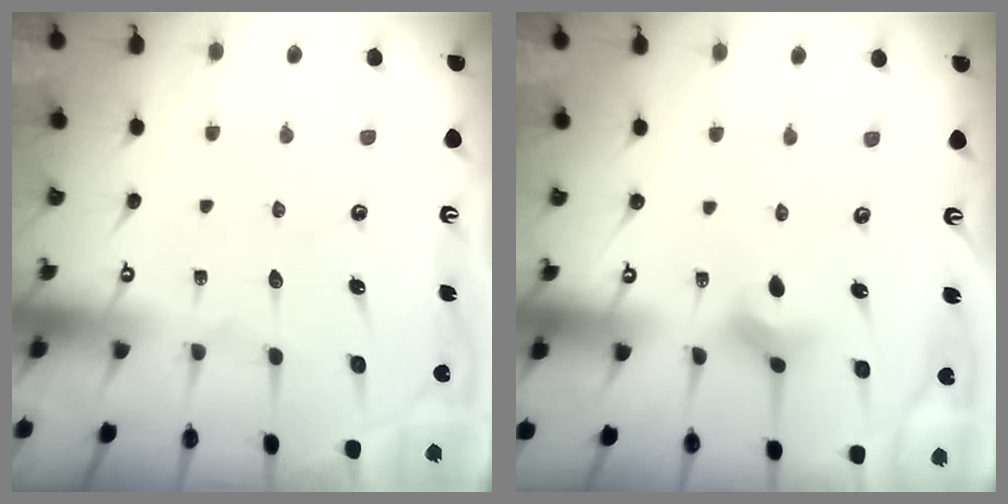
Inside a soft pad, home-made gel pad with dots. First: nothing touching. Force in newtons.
{"total": 3.4, "press": 3.4, "slide": 0.6}